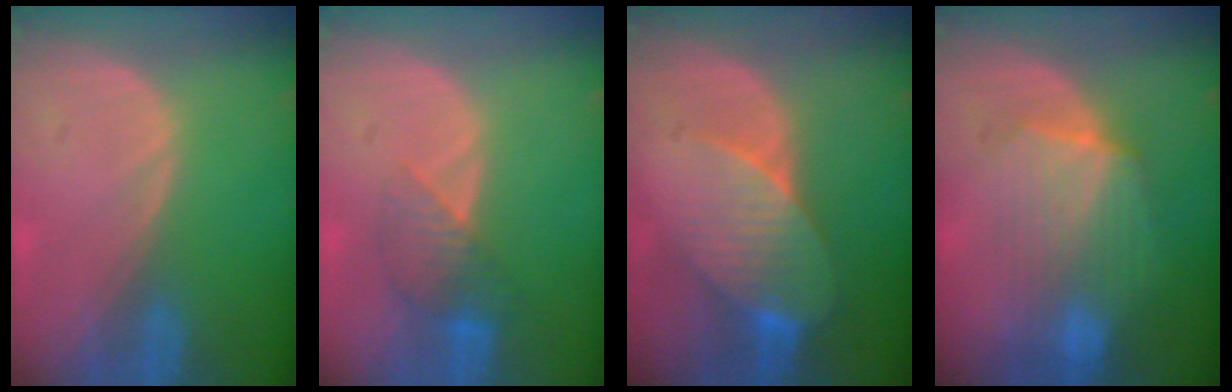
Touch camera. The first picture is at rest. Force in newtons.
{"total": 4.2, "press": 4.2, "slide": 0.5}
{"total": 8.2, "press": 7.4, "slide": 3.7}
{"total": 7.1, "press": 7.0, "slide": 0.9}